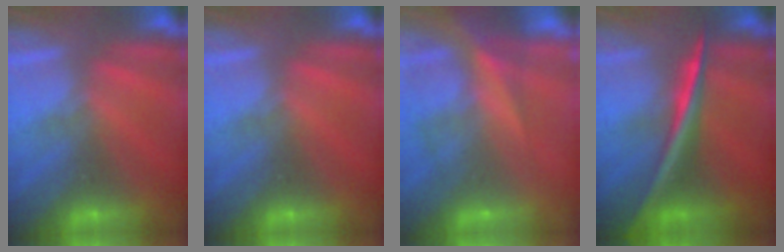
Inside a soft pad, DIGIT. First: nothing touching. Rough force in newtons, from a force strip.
{"total": 0.0}
{"total": 6.9}
{"total": 2.8}